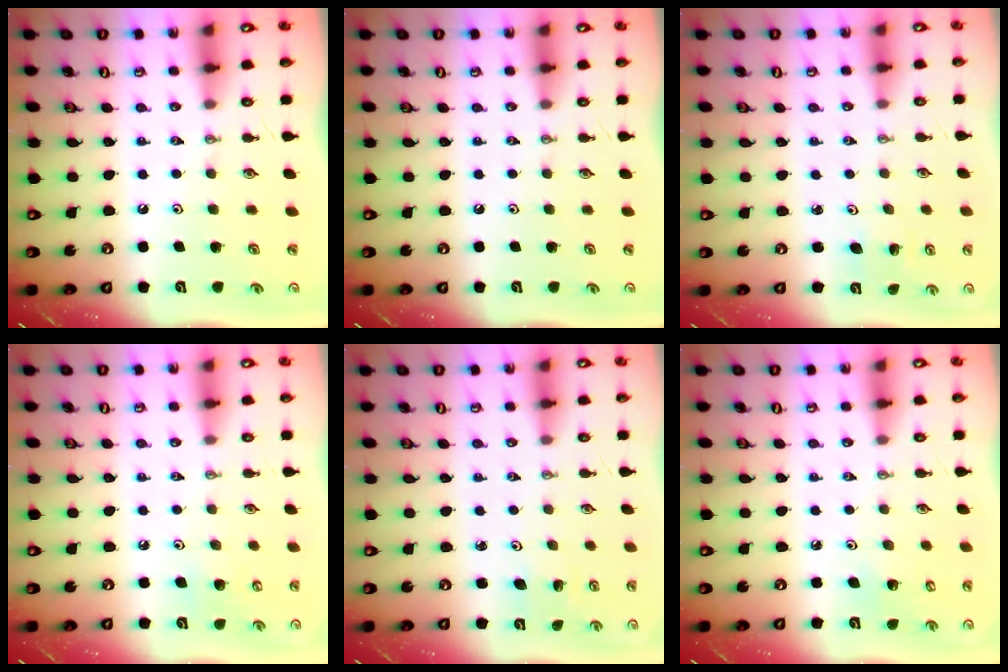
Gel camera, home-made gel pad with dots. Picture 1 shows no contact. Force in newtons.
{"total": 0.0}
{"total": 2.5, "press": 2.5, "slide": 0.2}
{"total": 7.3, "press": 7.2, "slide": 1.4}
{"total": 2.5, "press": 2.5, "slide": 0.2}
{"total": 2.5, "press": 2.4, "slide": 0.6}